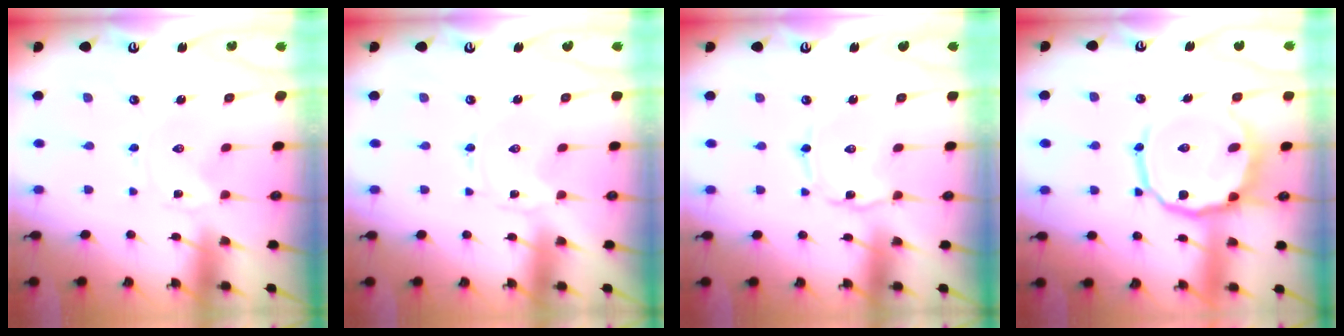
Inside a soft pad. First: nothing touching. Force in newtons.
{"total": 0.0}
{"total": 0.7, "press": 0.7, "slide": 0.1}
{"total": 13.5, "press": 13.3, "slide": 2.5}